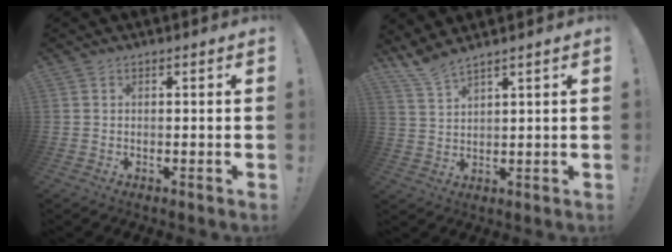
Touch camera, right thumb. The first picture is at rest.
{"total": 5.5, "force": [4.8, 0.4, 2.5], "torque": [-0.055, -0.028, 0.089]}